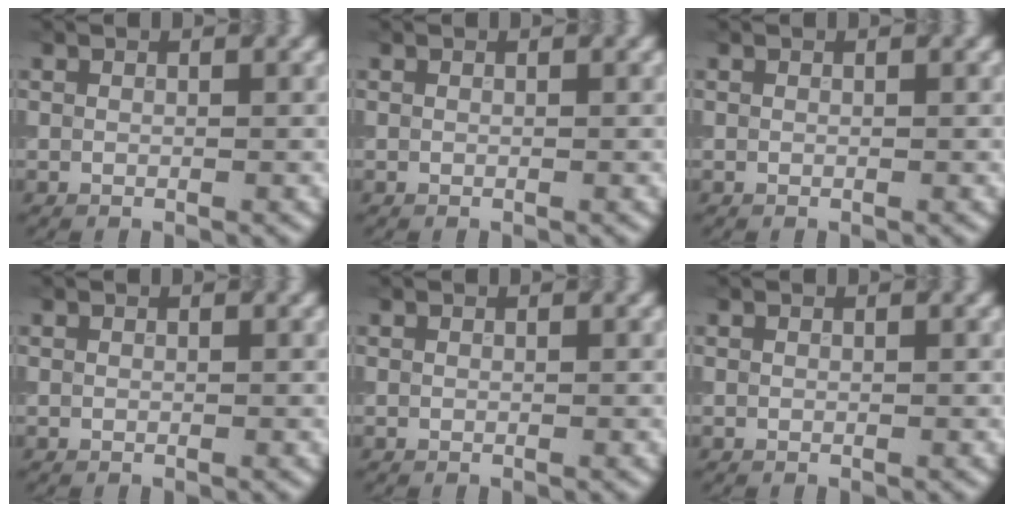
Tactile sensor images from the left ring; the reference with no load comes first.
{"total": 0.0}
{"total": 0.0}
{"total": 0.0}
{"total": 0.0}
{"total": 0.0}